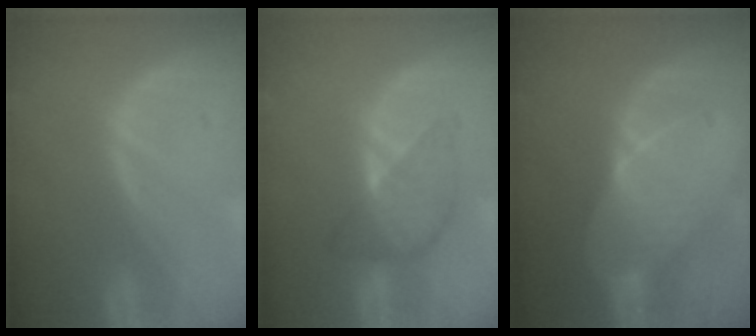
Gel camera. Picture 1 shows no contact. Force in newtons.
{"total": 5.5, "press": 5.4, "slide": 0.4}
{"total": 7.0, "press": 6.6, "slide": 2.3}